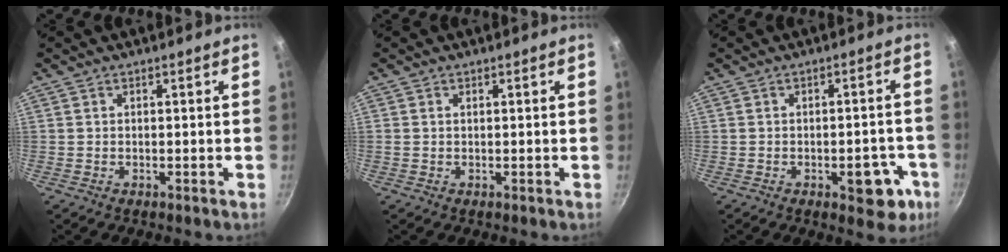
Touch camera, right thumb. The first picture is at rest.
{"total": 0.6, "force": [0.2, 0.4, 0.4], "torque": [-0.006, 0.002, 0.003]}
{"total": 8.2, "force": [-3.2, 4.2, 6.3], "torque": [-0.044, 0.021, -0.034]}